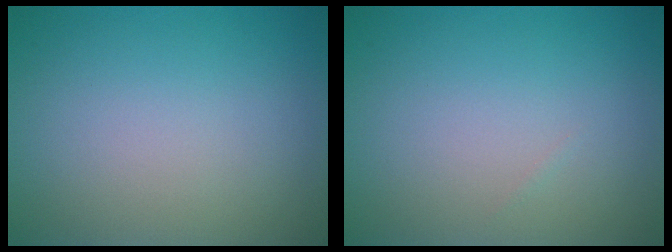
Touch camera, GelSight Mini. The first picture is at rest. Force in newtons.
{"total": 0.0}